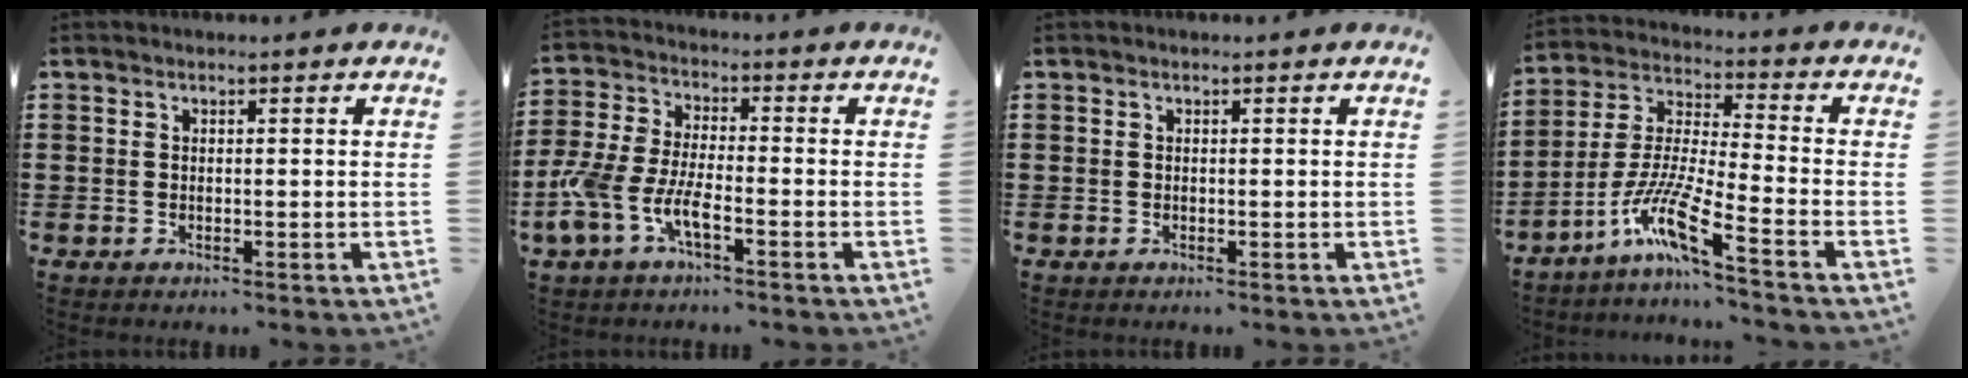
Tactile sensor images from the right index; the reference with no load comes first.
{"total": 6.8, "force": [-3.6, 2.0, 5.4], "torque": [-0.154, -0.019, -0.076]}
{"total": 0.0}
{"total": 9.9, "force": [-6.6, 0.8, 7.4], "torque": [-0.172, -0.016, -0.136]}